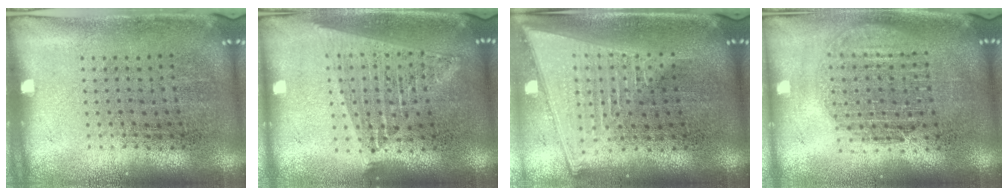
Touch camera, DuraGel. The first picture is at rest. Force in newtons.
{"total": 1.8, "press": 1.6, "slide": 0.8}
{"total": 2.2, "press": 1.8, "slide": 1.3}
{"total": 1.6, "press": 1.3, "slide": 0.9}